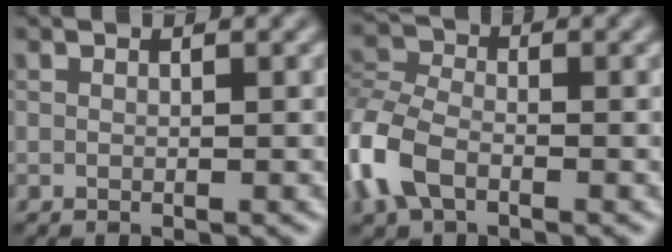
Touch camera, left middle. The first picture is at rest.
{"total": 5.2, "force": [-2.5, 3.2, 3.3], "torque": [-0.083, 0.003, -0.065]}